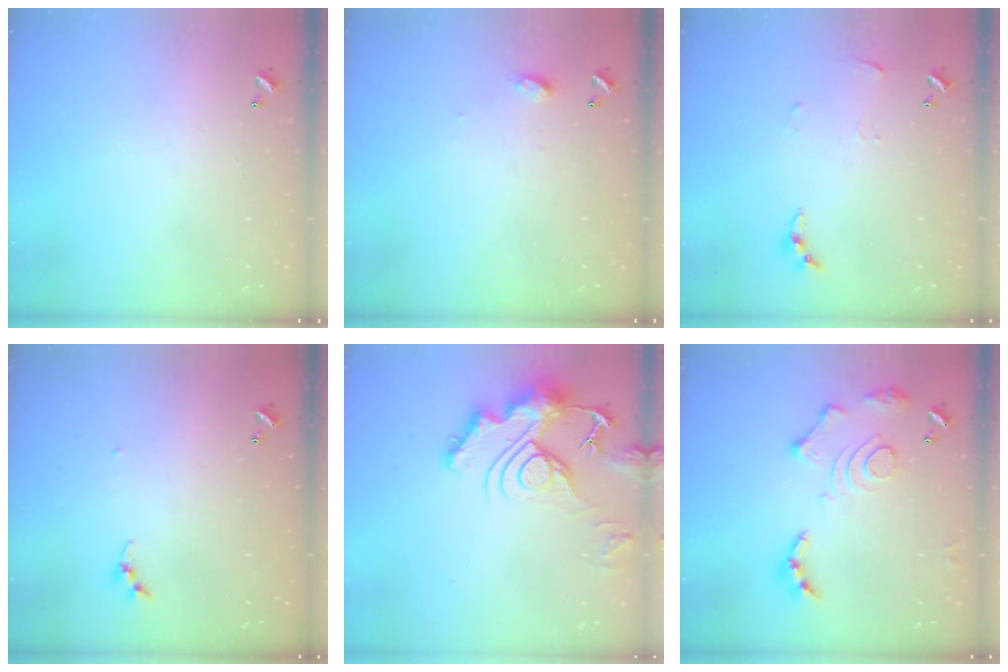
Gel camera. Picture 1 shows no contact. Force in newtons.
{"total": 4.0, "press": 4.0, "slide": 0.5}
{"total": 4.3, "press": 4.3, "slide": 0.5}
{"total": 3.8, "press": 3.8, "slide": 0.3}
{"total": 16.4, "press": 16.3, "slide": 1.5}
{"total": 14.6, "press": 14.5, "slide": 1.6}